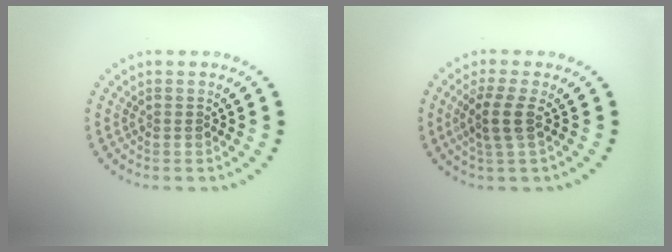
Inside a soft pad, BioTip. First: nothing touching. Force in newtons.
{"total": 2.4, "press": 1.9, "slide": 1.5}